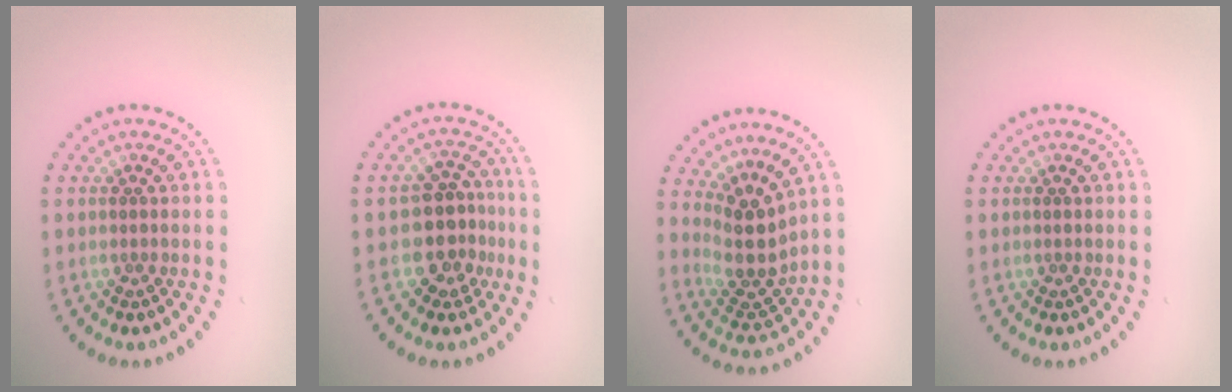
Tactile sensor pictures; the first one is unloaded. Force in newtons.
{"total": 3.8, "press": 3.4, "slide": 1.6}
{"total": 3.9, "press": 2.9, "slide": 2.6}
{"total": 0.0}